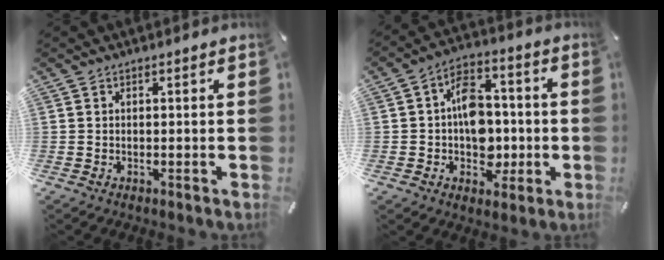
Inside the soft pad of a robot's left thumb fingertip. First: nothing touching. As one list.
[{"total": 11.2, "force": [-1.2, 8.8, 6.9], "torque": [-0.098, 0.023, -0.016]}]